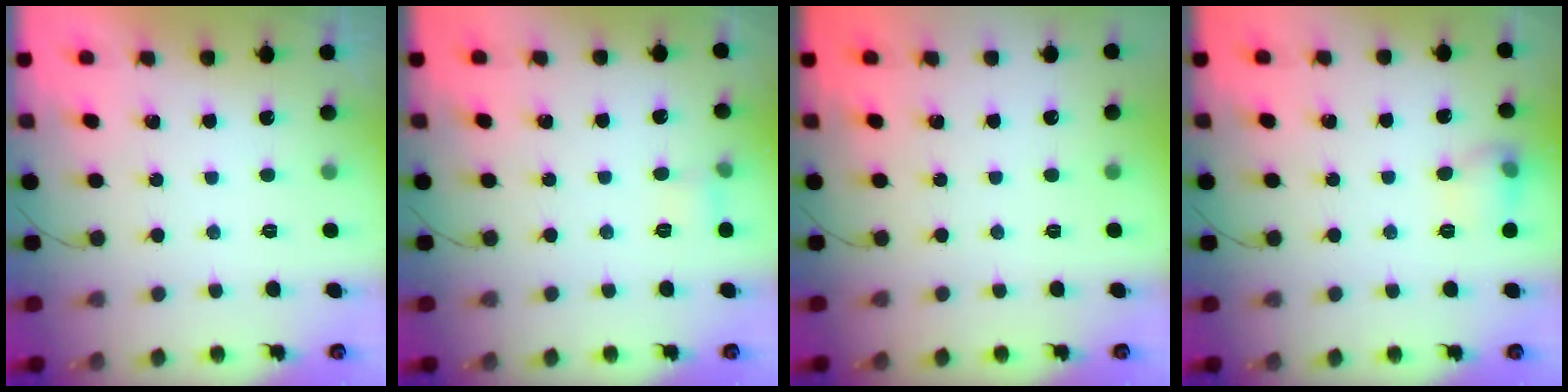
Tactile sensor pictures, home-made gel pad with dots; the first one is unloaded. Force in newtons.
{"total": 4.7, "press": 4.5, "slide": 1.3}
{"total": 0.0}
{"total": 7.3, "press": 7.2, "slide": 1.0}